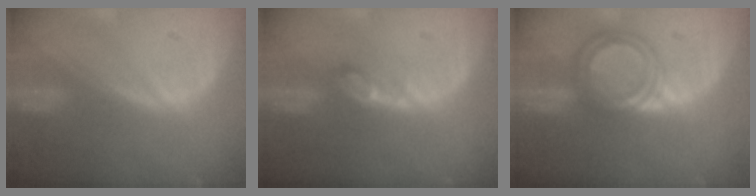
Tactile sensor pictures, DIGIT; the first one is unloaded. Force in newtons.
{"total": 2.8, "press": 2.8, "slide": 0.4}
{"total": 5.2, "press": 5.2, "slide": 0.1}